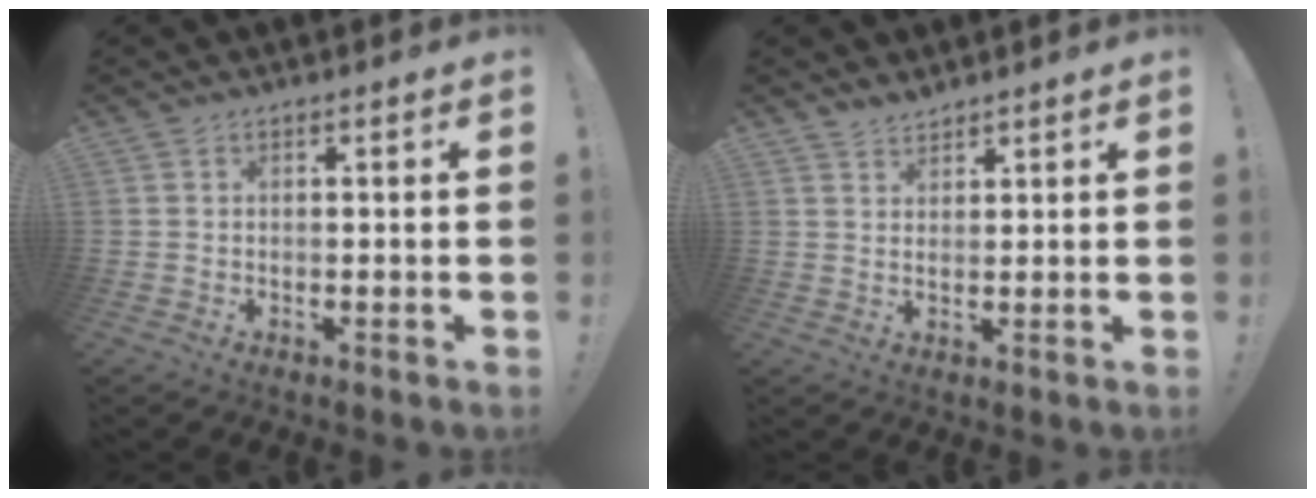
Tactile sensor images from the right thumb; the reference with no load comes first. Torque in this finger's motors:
{"motor_torque": [-0.38, 0.29, -0.07, 0.15, -0.01]}